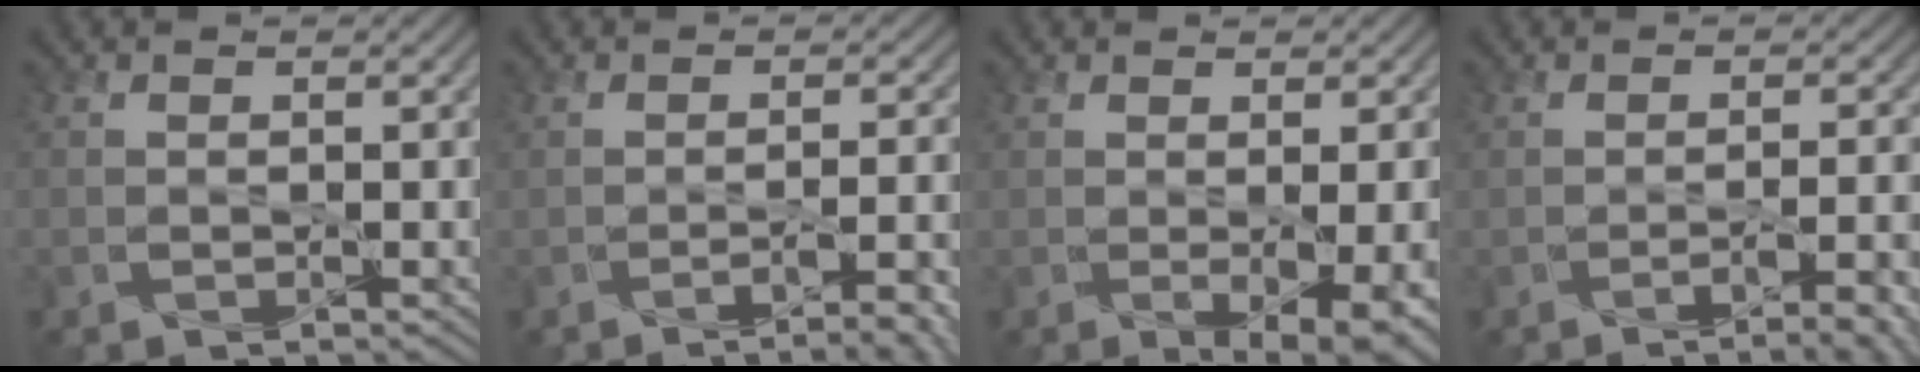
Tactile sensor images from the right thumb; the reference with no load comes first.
{"total": 6.2, "force": [-3.8, 1.5, 4.7], "torque": [-0.058, 0.000, -0.047]}
{"total": 6.8, "force": [-1.6, 2.3, 6.2], "torque": [-0.085, -0.017, 0.003]}
{"total": 6.9, "force": [-4.0, 1.8, 5.3], "torque": [-0.063, 0.001, -0.047]}